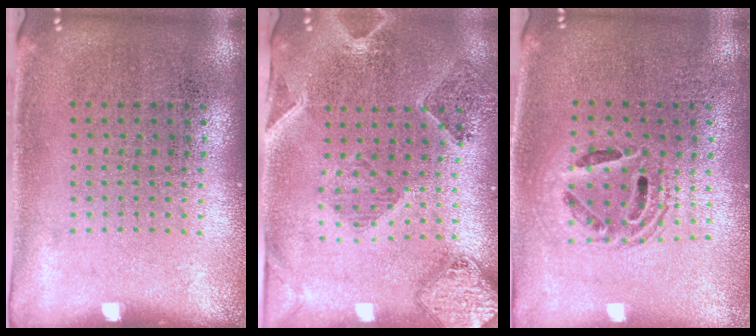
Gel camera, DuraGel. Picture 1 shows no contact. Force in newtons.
{"total": 1.6, "press": 1.5, "slide": 0.3}
{"total": 1.5, "press": 1.3, "slide": 0.8}